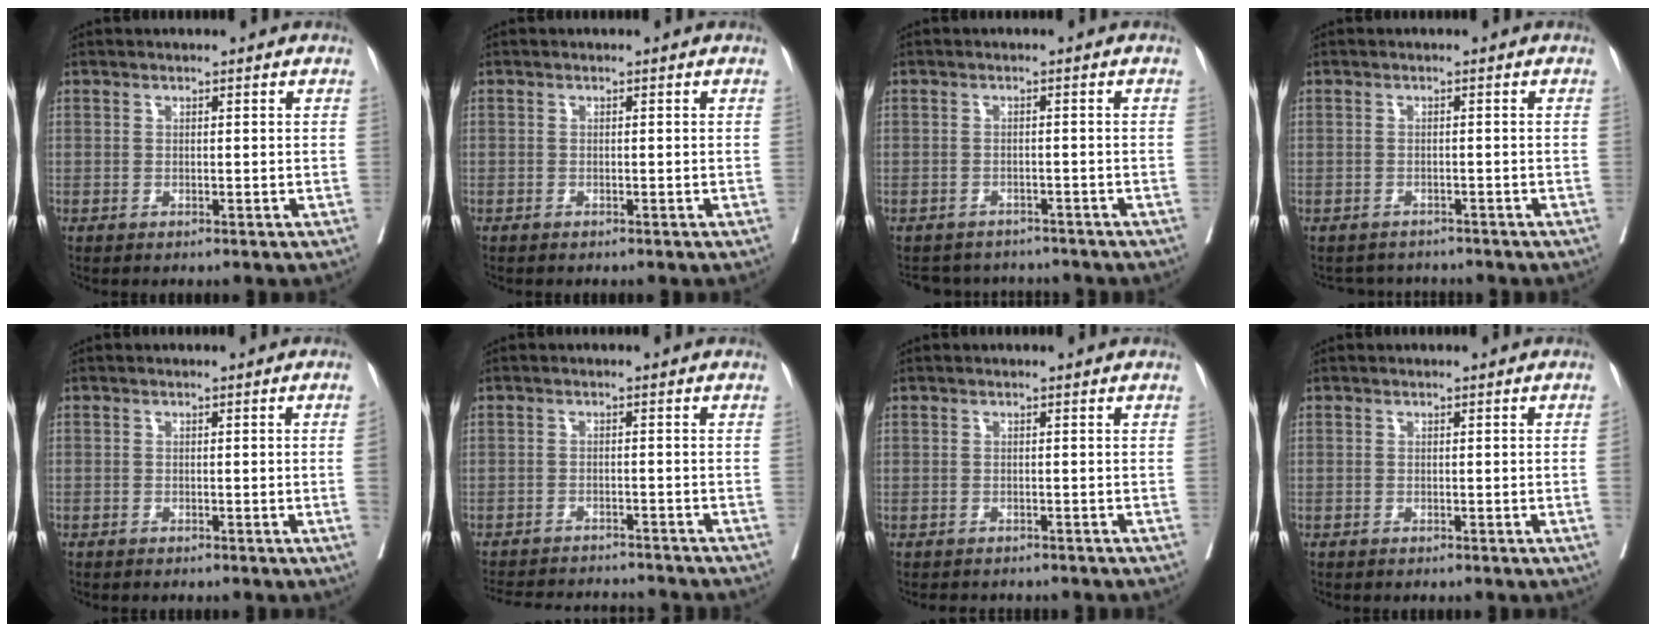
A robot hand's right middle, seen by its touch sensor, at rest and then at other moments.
{"total": 0.5, "force": [-0.4, 0.4, -0.1], "torque": [-0.002, 0.005, -0.009]}
{"total": 6.3, "force": [-6.1, 1.9, 0.1], "torque": [0.005, 0.010, -0.077]}
{"total": 3.5, "force": [-3.3, 1.0, -0.4], "torque": [0.010, 0.000, -0.048]}
{"total": 1.3, "force": [-0.5, -0.2, 1.2], "torque": [-0.015, 0.002, -0.012]}
{"total": 12.5, "force": [-11.8, 2.2, 3.4], "torque": [-0.064, 0.004, -0.160]}
{"total": 3.5, "force": [-3.0, 1.5, 0.7], "torque": [-0.009, -0.002, -0.041]}
{"total": 0.7, "force": [-0.3, -0.1, 0.6], "torque": [-0.007, 0.002, -0.006]}